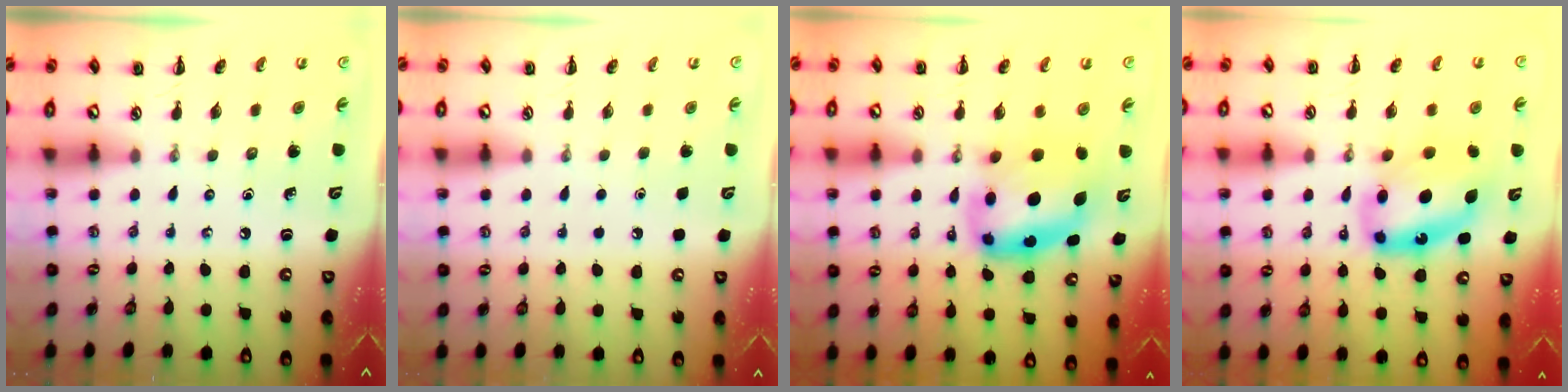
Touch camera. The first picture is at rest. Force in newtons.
{"total": 1.6, "press": 1.6, "slide": 0.1}
{"total": 8.9, "press": 8.6, "slide": 2.5}
{"total": 12.2, "press": 11.8, "slide": 3.1}